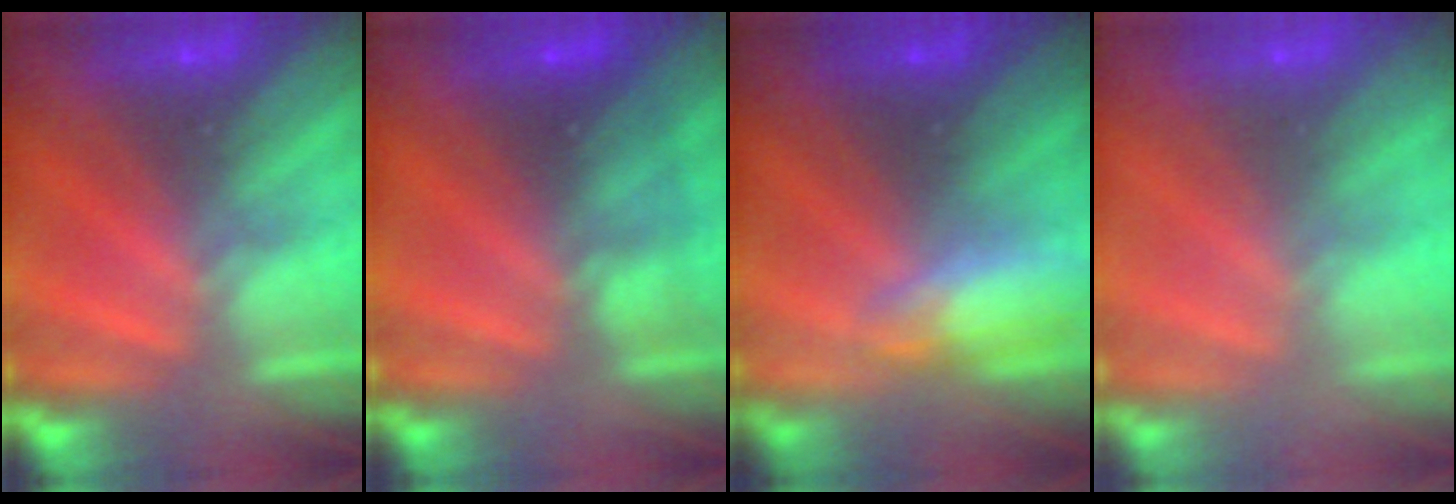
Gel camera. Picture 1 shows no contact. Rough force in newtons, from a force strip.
{"total": 2.7}
{"total": 2.7}
{"total": 8.7}